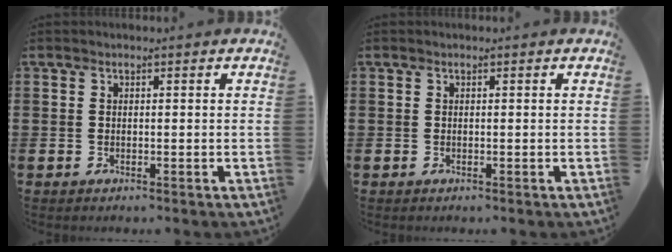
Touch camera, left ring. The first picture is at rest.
{"total": 0.0}